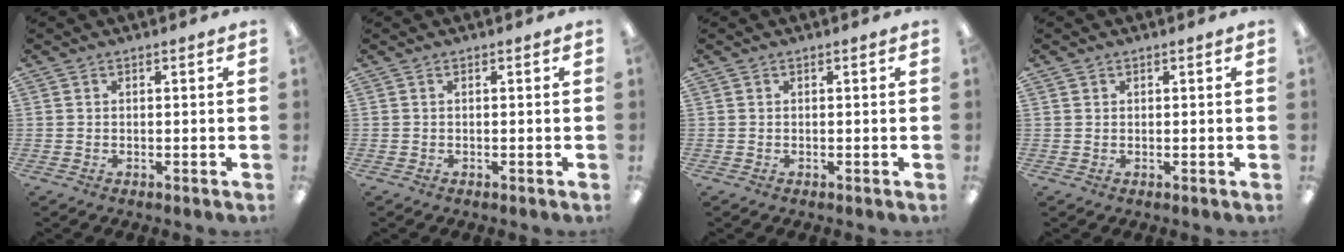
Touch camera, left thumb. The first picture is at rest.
{"total": 0.0}
{"total": 0.0}
{"total": 0.8, "force": [0.5, 0.6, 0.0], "torque": [0.000, 0.002, 0.009]}